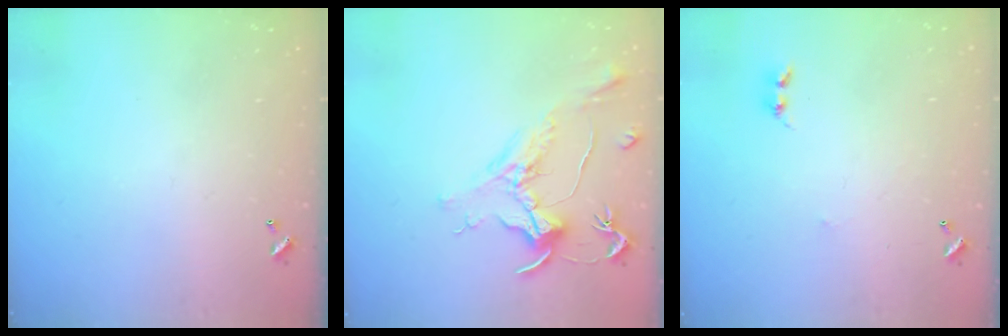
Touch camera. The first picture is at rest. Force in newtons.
{"total": 1.5, "press": 1.2, "slide": 1.0}
{"total": 2.9, "press": 2.8, "slide": 0.4}